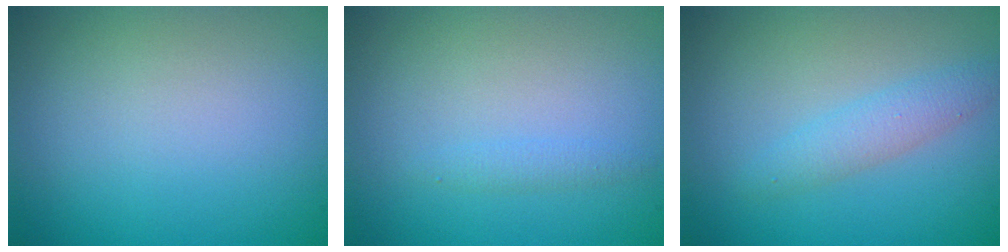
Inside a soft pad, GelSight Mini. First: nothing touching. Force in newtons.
{"total": 0.9, "press": 0.9, "slide": 0.0}
{"total": 2.1, "press": 2.1, "slide": 0.0}